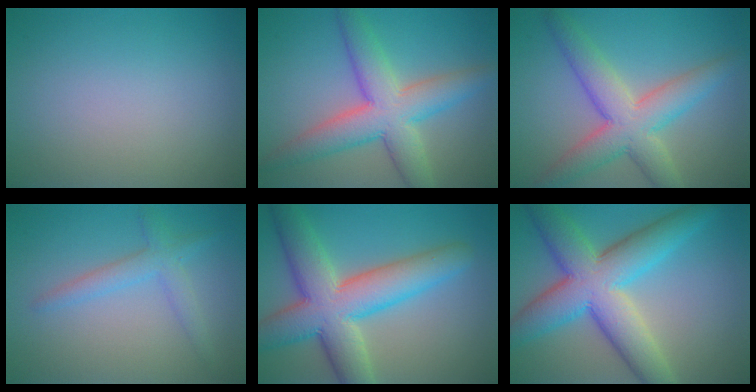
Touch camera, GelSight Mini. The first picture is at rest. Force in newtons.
{"total": 7.2, "press": 7.2, "slide": 0.2}
{"total": 6.5, "press": 6.5, "slide": 0.3}
{"total": 2.6, "press": 2.6, "slide": 0.1}
{"total": 9.7, "press": 9.7, "slide": 0.2}
{"total": 10.0, "press": 10.0, "slide": 0.2}